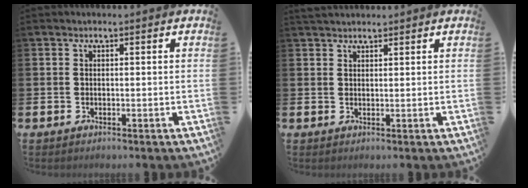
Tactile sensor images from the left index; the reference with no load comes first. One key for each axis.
{"total": 1.9, "fx": 1.8, "fy": 0.5, "fz": 0.2, "tx": 0.007, "ty": -0.004, "tz": 0.030}